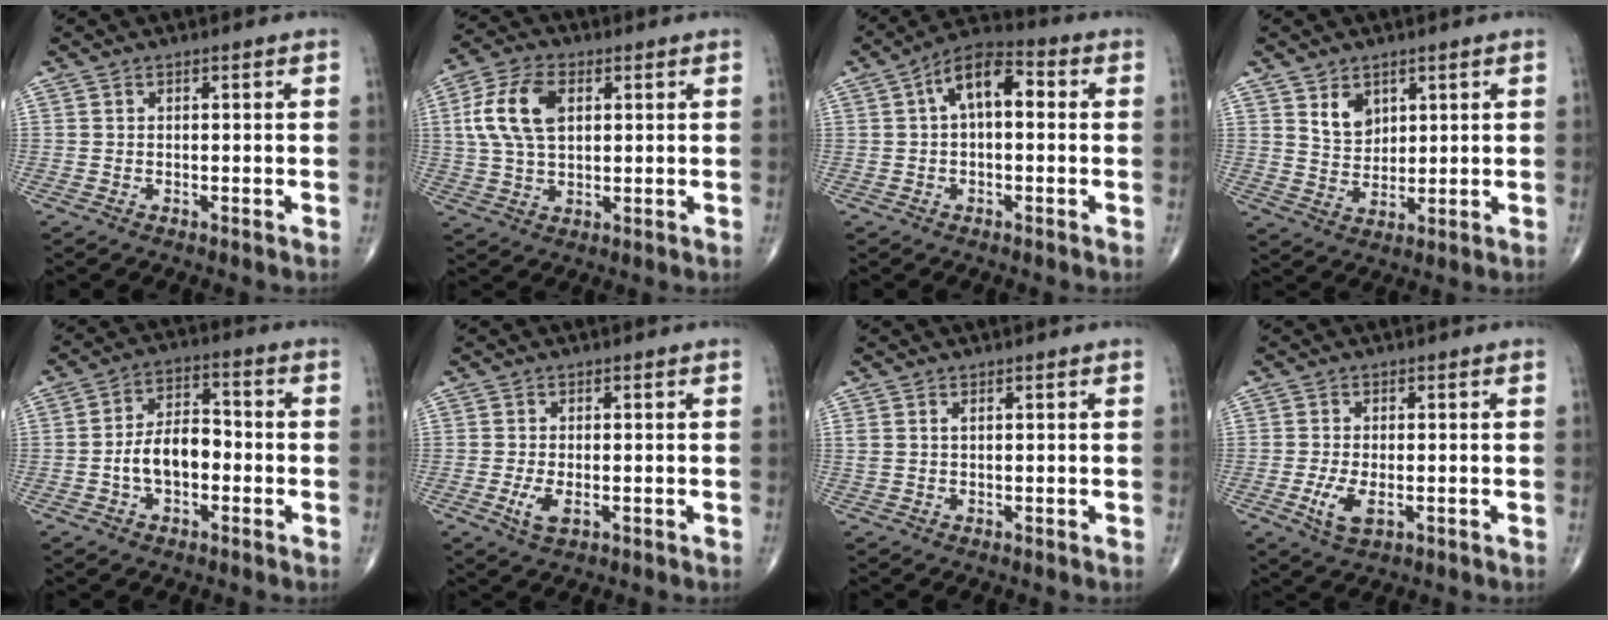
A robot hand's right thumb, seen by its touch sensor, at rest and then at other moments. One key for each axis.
{"total": 11.3, "fx": 2.6, "fy": 6.6, "fz": 8.9, "tx": -0.177, "ty": 0.009, "tz": 0.048}
{"total": 9.2, "fx": 1.5, "fy": 4.8, "fz": 7.8, "tx": -0.121, "ty": 0.034, "tz": 0.012}
{"total": 5.3, "fx": 2.8, "fy": 3.6, "fz": 2.6, "tx": -0.026, "ty": -0.025, "tz": 0.057}
{"total": 8.8, "fx": -1.9, "fy": 5.3, "fz": 6.8, "tx": -0.111, "ty": 0.033, "tz": -0.041}
{"total": 3.4, "fx": -0.9, "fy": 1.6, "fz": 2.9, "tx": -0.061, "ty": -0.007, "tz": -0.016}
{"total": 1.0, "fx": 0.5, "fy": 0.4, "fz": 0.8, "tx": -0.021, "ty": 0.013, "tz": 0.015}
{"total": 4.8, "fx": -1.3, "fy": 2.2, "fz": 4.1, "tx": -0.085, "ty": -0.009, "tz": -0.021}